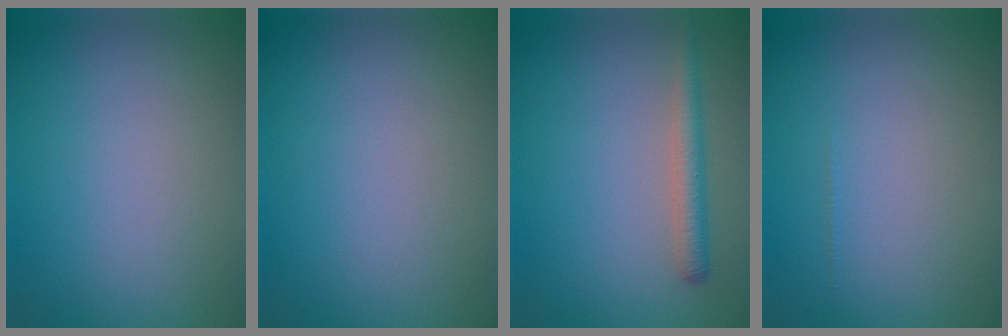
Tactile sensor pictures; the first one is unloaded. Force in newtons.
{"total": 0.0}
{"total": 2.3, "press": 2.3, "slide": 0.2}
{"total": 0.0}